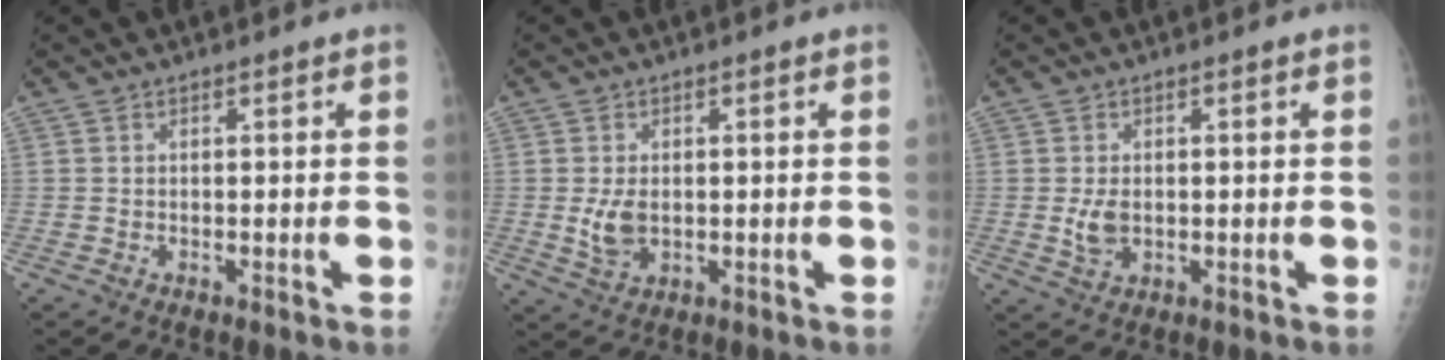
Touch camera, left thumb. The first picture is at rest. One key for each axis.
{"total": 4.6, "fx": -0.1, "fy": 2.9, "fz": 3.5, "tx": -0.061, "ty": -0.005, "tz": 0.006}
{"total": 3.7, "fx": -0.1, "fy": 2.4, "fz": 2.8, "tx": -0.048, "ty": -0.003, "tz": 0.003}